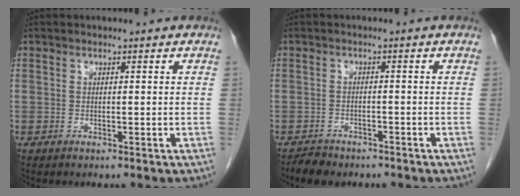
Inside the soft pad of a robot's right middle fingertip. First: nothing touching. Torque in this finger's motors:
{"motor_torque": [0.53, -0.37, 0.00, 0.00]}